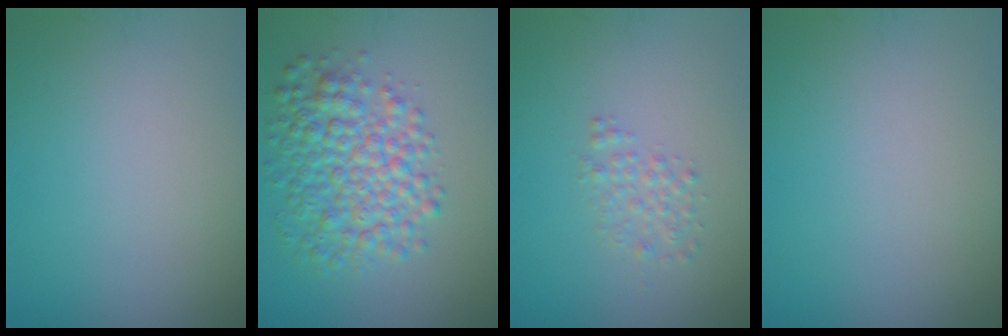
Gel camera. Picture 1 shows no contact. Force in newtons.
{"total": 6.1, "press": 6.1, "slide": 0.0}
{"total": 1.6, "press": 1.6, "slide": 0.0}
{"total": 0.0}